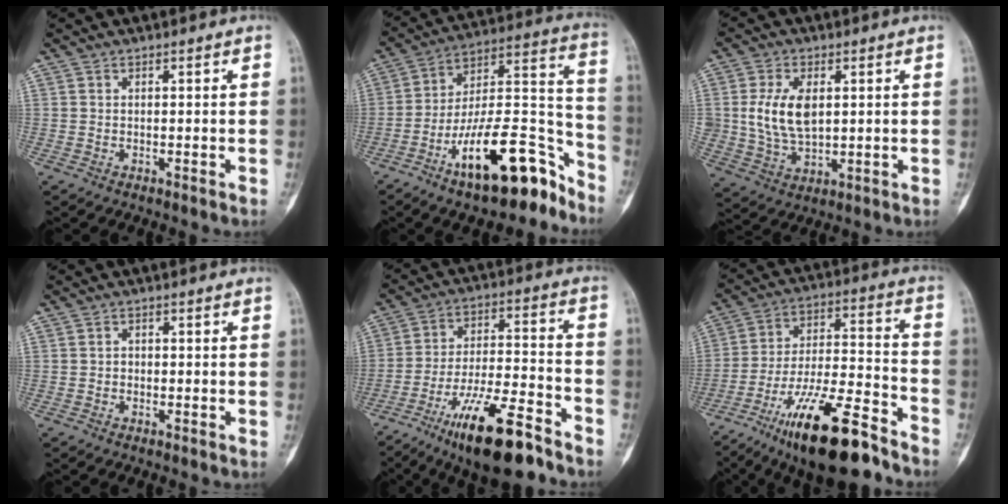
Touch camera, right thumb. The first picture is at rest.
{"total": 21.3, "force": [-13.2, 7.4, 15.0], "torque": [-0.215, 0.107, -0.221]}
{"total": 9.9, "force": [1.7, 5.8, 7.8], "torque": [-0.147, -0.010, 0.042]}
{"total": 1.0, "force": [-0.3, 0.9, 0.4], "torque": [0.007, 0.004, -0.007]}
{"total": 18.2, "force": [-11.9, 4.9, 12.8], "torque": [-0.225, 0.069, -0.202]}
{"total": 21.3, "force": [-14.2, 5.6, 14.8], "torque": [-0.253, 0.076, -0.241]}